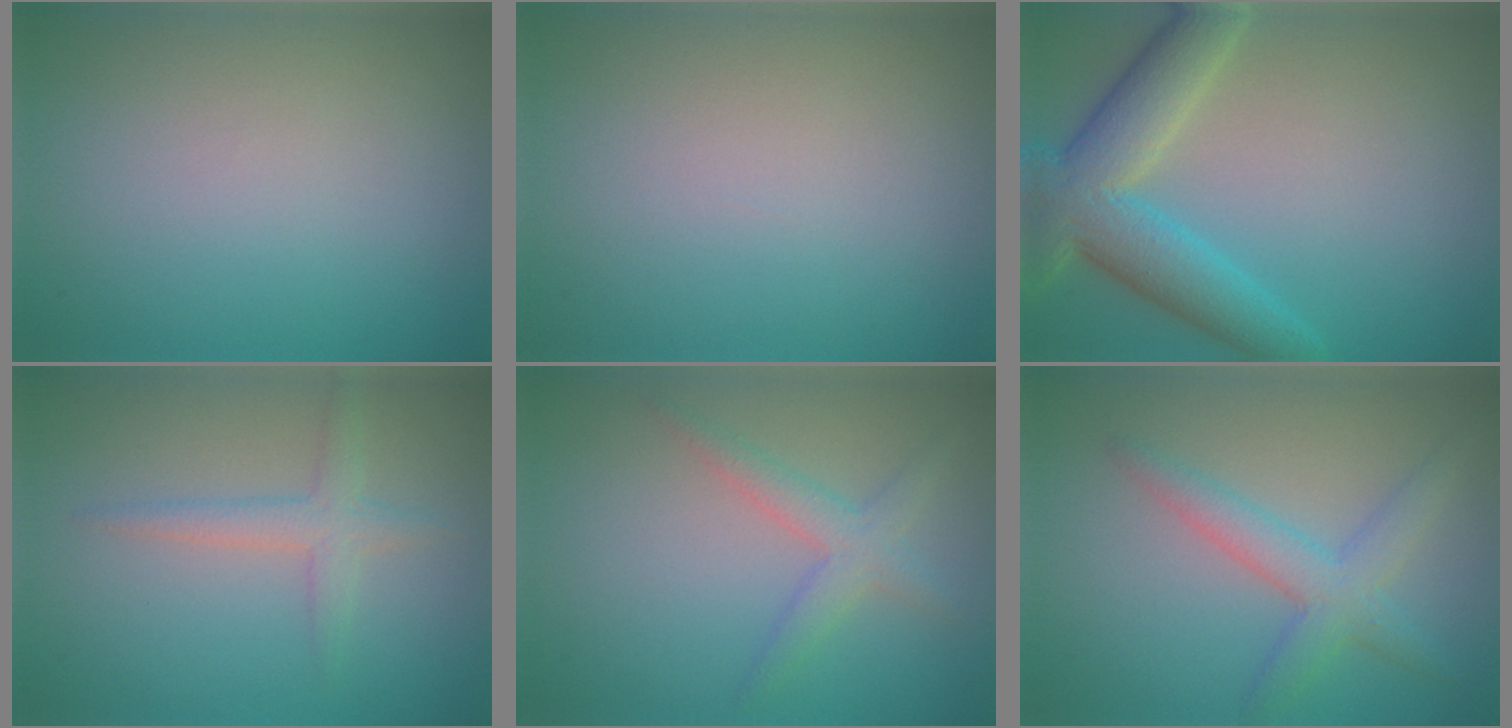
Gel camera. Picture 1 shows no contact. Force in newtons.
{"total": 0.0}
{"total": 7.5, "press": 7.5, "slide": 0.5}
{"total": 2.2, "press": 2.2, "slide": 0.1}
{"total": 2.5, "press": 2.5, "slide": 0.2}
{"total": 3.6, "press": 3.6, "slide": 0.0}